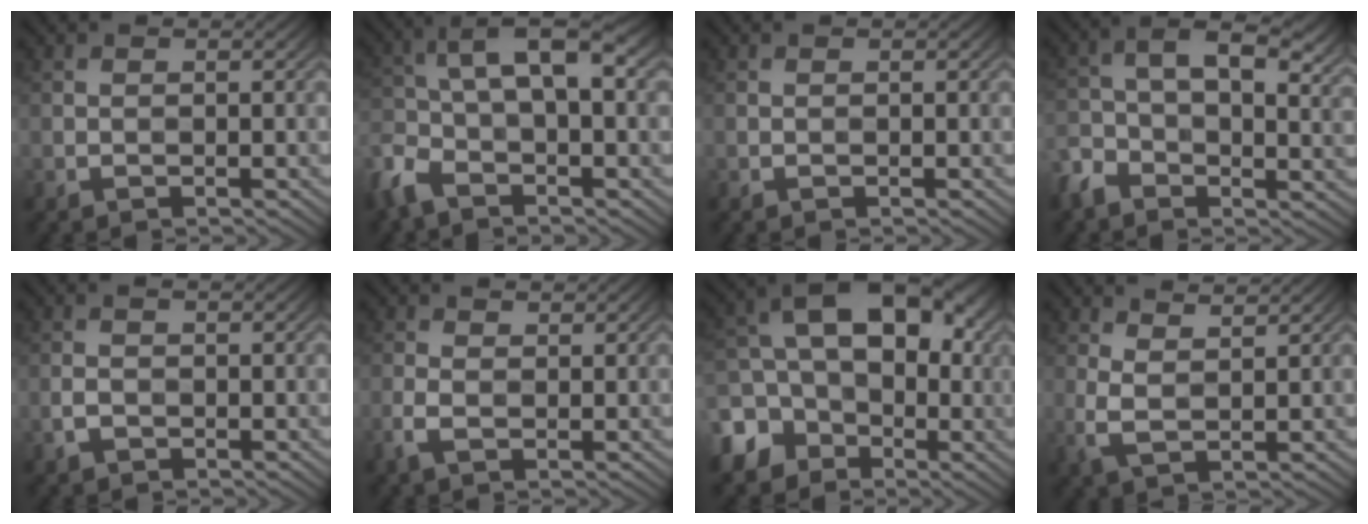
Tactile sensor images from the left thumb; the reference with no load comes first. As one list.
[{"total": 9.7, "force": [-2.5, 4.5, 8.2], "torque": [-0.179, 0.001, -0.071]}, {"total": 0.0}, {"total": 10.3, "force": [-0.2, 6.5, 8.0], "torque": [-0.157, -0.006, -0.016]}, {"total": 1.8, "force": [-0.6, 1.1, 1.4], "torque": [-0.034, -0.001, -0.012]}, {"total": 2.5, "force": [-0.1, 1.5, 2.0], "torque": [-0.054, 0.001, -0.004]}, {"total": 14.0, "force": [-3.5, 10.5, 8.5], "torque": [-0.153, -0.007, -0.075]}, {"total": 3.8, "force": [2.5, 1.3, 2.6], "torque": [-0.068, 0.000, 0.051]}]